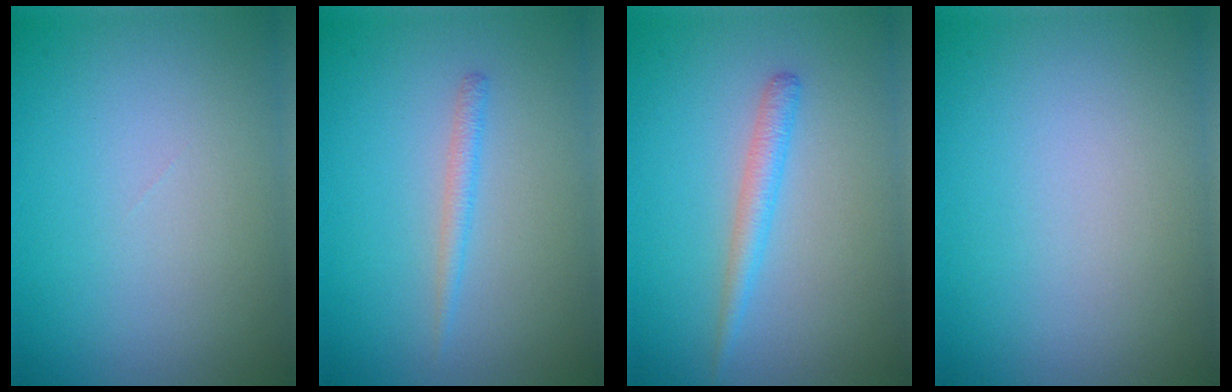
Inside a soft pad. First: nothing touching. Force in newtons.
{"total": 1.2, "press": 1.2, "slide": 0.0}
{"total": 1.9, "press": 1.8, "slide": 0.1}
{"total": 0.0}